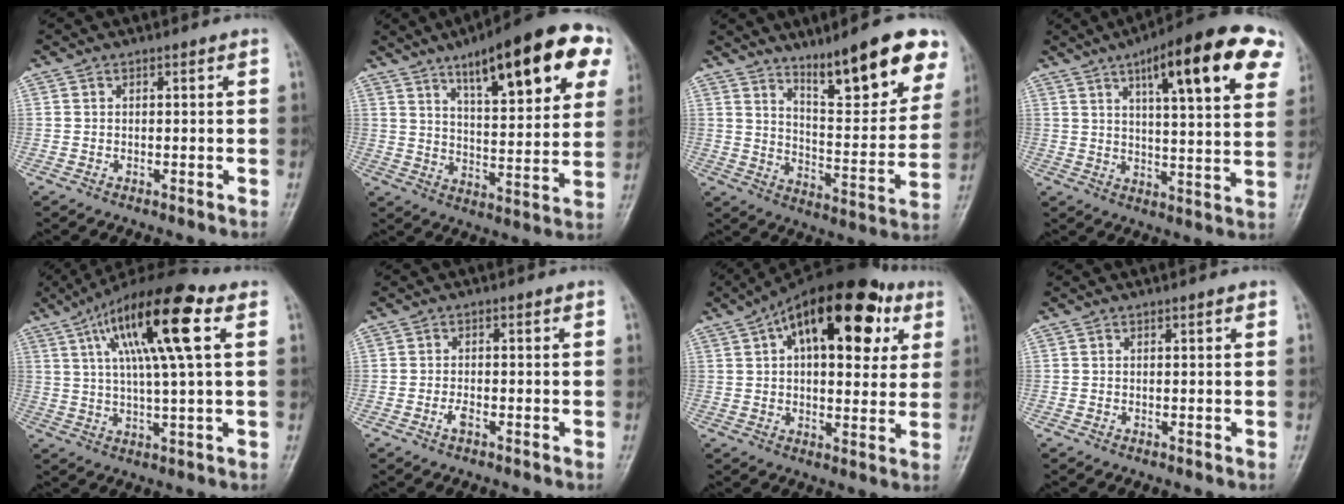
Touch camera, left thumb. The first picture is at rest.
{"total": 22.3, "force": [10.9, 6.5, 18.3], "torque": [-0.231, -0.016, 0.157]}
{"total": 18.0, "force": [11.6, 4.5, 13.0], "torque": [-0.139, -0.067, 0.180]}
{"total": 20.5, "force": [9.8, 4.8, 17.3], "torque": [-0.220, -0.011, 0.132]}
{"total": 17.5, "force": [6.2, 3.5, 16.0], "torque": [-0.281, 0.008, 0.100]}
{"total": 1.6, "force": [-0.8, 0.6, 1.2], "torque": [-0.025, 0.005, -0.016]}
{"total": 22.5, "force": [8.8, 11.0, 17.5], "torque": [-0.237, 0.018, 0.128]}
{"total": 0.5, "force": [0.3, 0.0, 0.4], "torque": [-0.006, 0.001, 0.003]}